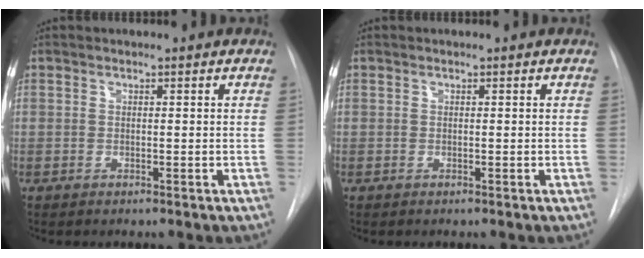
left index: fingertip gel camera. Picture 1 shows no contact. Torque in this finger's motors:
{"motor_torque": [0.00, 0.00, 0.00, 0.00]}